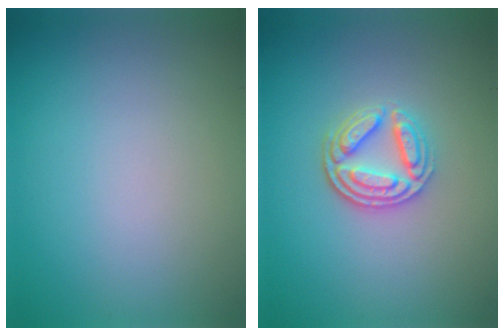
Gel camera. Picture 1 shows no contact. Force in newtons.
{"total": 3.6, "press": 3.1, "slide": 1.8}